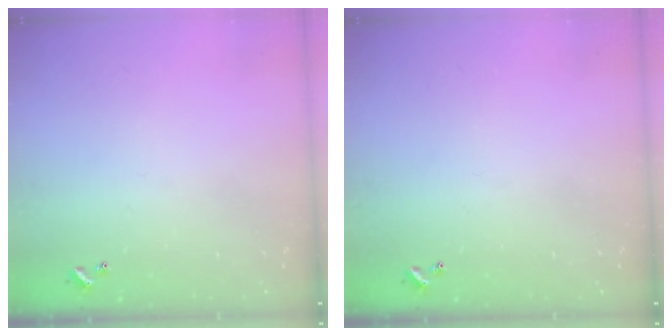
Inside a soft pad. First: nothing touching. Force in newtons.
{"total": 0.0}